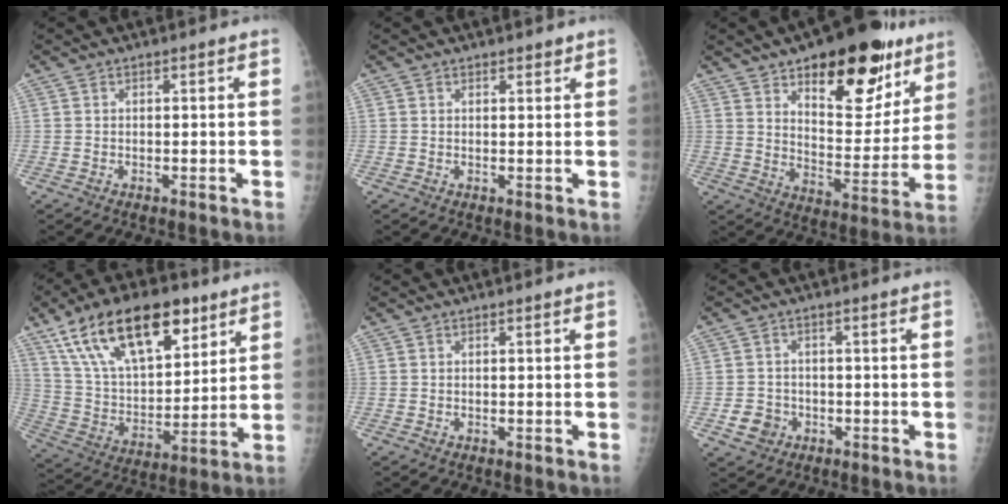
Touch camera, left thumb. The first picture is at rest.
{"total": 1.3, "force": [1.0, 0.6, 0.5], "torque": [0.003, -0.006, 0.011]}
{"total": 22.9, "force": [13.4, 10.3, 15.4], "torque": [-0.158, -0.061, 0.202]}
{"total": 23.4, "force": [13.3, 11.2, 15.6], "torque": [-0.240, -0.030, 0.242]}
{"total": 0.0}
{"total": 4.2, "force": [-1.5, 3.7, 1.2], "torque": [-0.004, 0.010, -0.022]}